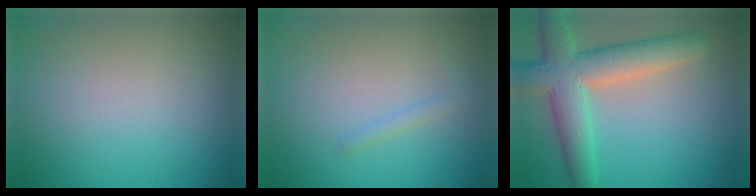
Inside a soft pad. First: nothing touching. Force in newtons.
{"total": 0.8, "press": 0.8, "slide": 0.0}
{"total": 7.3, "press": 7.3, "slide": 0.4}